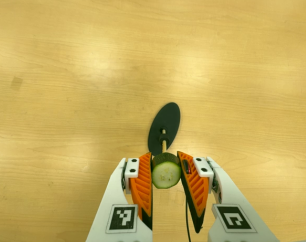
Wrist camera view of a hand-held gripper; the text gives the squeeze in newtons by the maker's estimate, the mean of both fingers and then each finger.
{"total": 8.7, "left": 8.0, "right": 9.4}